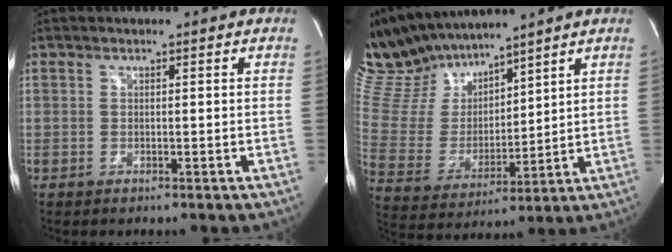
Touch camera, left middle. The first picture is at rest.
{"total": 14.0, "force": [12.7, 4.3, 4.2], "torque": [-0.105, 0.016, 0.261]}